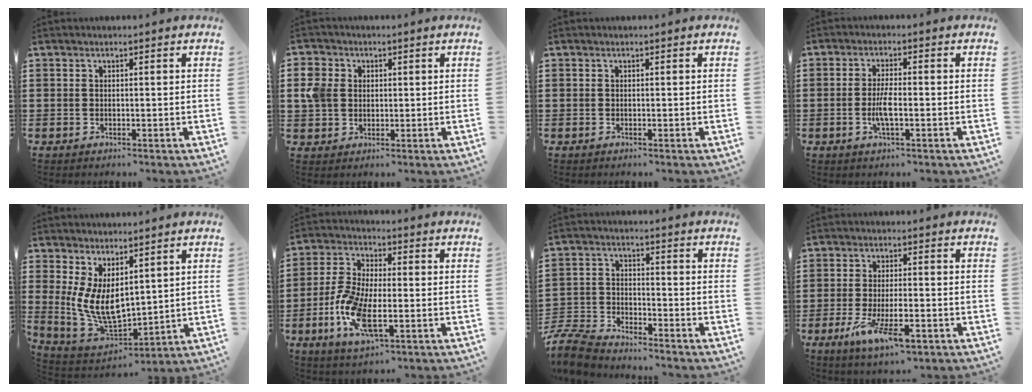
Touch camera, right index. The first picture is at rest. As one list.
[{"total": 5.2, "force": [0.8, 4.4, 2.6], "torque": [-0.085, 0.009, 0.009]}, {"total": 0.0}, {"total": 4.0, "force": [-1.1, 0.8, 3.8], "torque": [-0.087, -0.006, -0.027]}, {"total": 7.6, "force": [1.9, 4.3, 5.9], "torque": [-0.147, -0.015, 0.037]}, {"total": 10.2, "force": [-3.2, 4.2, 8.8], "torque": [-0.211, -0.015, -0.065]}, {"total": 6.7, "force": [-6.5, 1.2, 1.3], "torque": [-0.050, 0.002, -0.133]}, {"total": 7.7, "force": [-3.6, 2.1, 6.4], "torque": [-0.133, -0.011, -0.066]}]